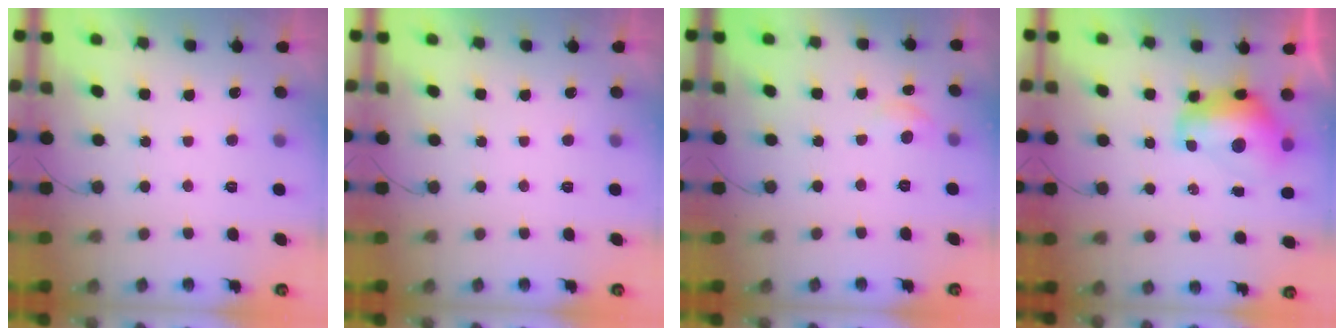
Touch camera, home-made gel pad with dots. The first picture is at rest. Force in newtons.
{"total": 0.0}
{"total": 5.5, "press": 5.4, "slide": 0.8}
{"total": 11.5, "press": 11.4, "slide": 1.2}